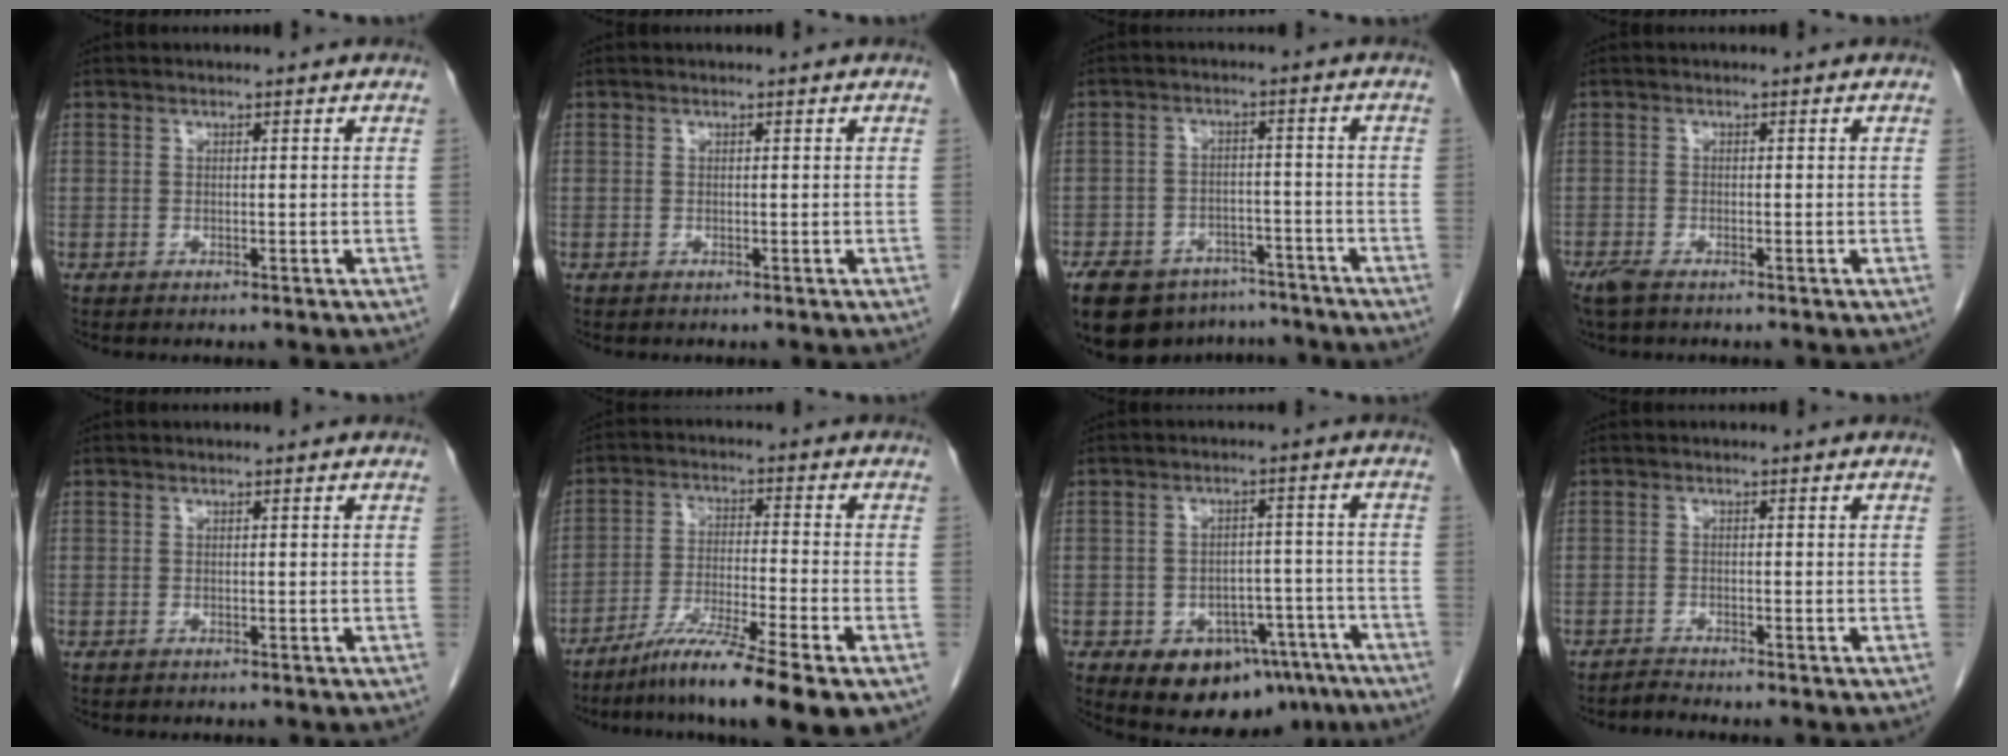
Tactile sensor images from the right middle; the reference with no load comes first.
{"total": 0.0}
{"total": 14.9, "force": [-11.3, 7.9, 5.6], "torque": [-0.113, 0.006, -0.155]}
{"total": 3.2, "force": [-2.4, 1.0, 1.8], "torque": [-0.042, -0.010, -0.040]}
{"total": 0.0}
{"total": 11.1, "force": [-7.6, 0.1, 8.1], "torque": [-0.145, -0.028, -0.132]}
{"total": 12.8, "force": [-8.0, 7.8, 6.2], "torque": [-0.062, 0.028, -0.105]}
{"total": 1.3, "force": [-1.2, -0.4, -0.3], "torque": [0.006, -0.008, -0.022]}